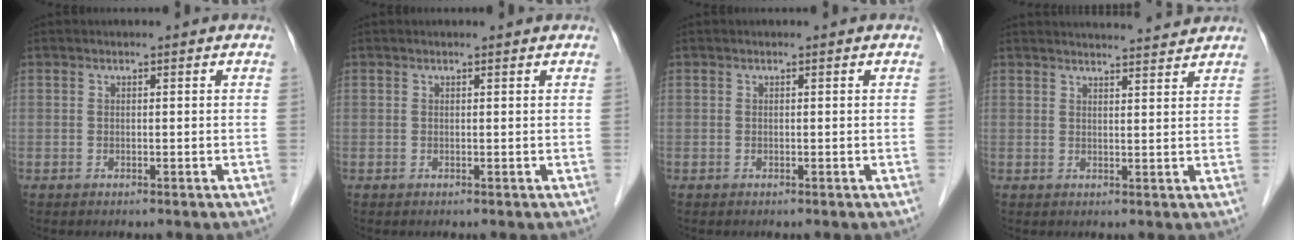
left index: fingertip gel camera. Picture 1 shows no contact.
{"total": 0.5, "force": [0.5, 0.0, 0.1], "torque": [-0.006, -0.002, 0.006]}
{"total": 0.0}
{"total": 8.6, "force": [8.5, 0.1, 1.7], "torque": [-0.020, 0.011, 0.101]}